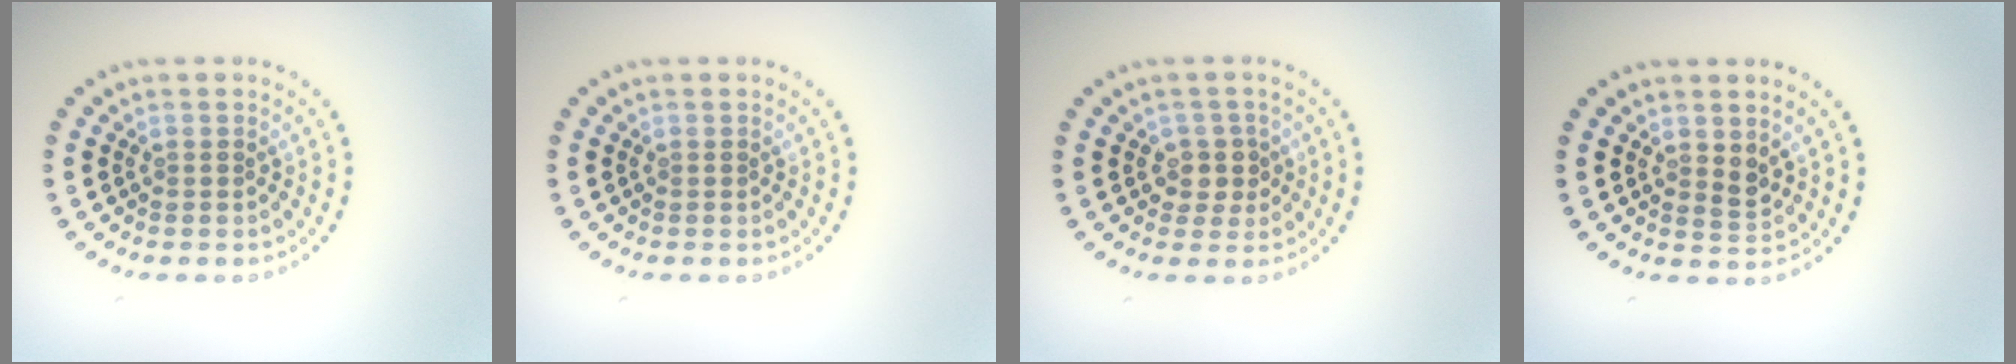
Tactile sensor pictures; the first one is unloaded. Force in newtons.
{"total": 0.0}
{"total": 2.0, "press": 1.7, "slide": 1.2}
{"total": 1.2, "press": 1.1, "slide": 0.5}